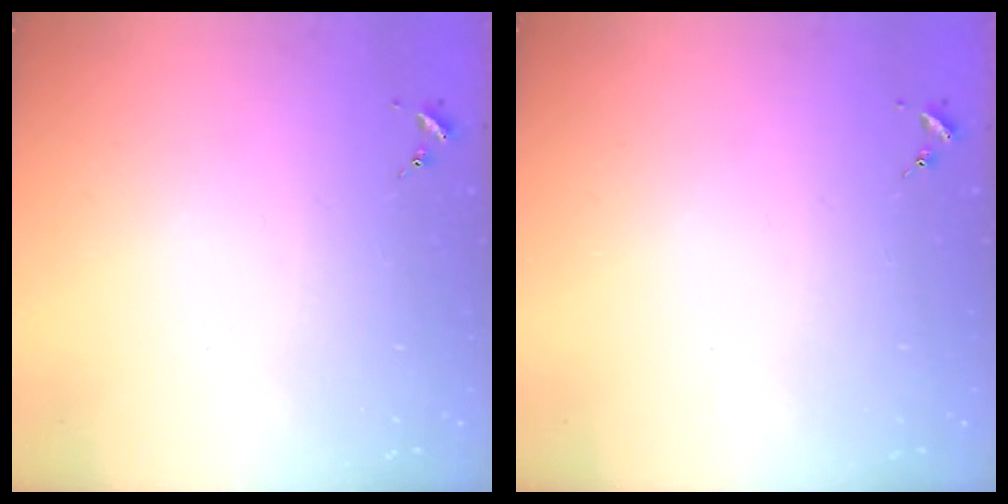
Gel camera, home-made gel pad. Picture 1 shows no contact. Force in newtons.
{"total": 0.0}